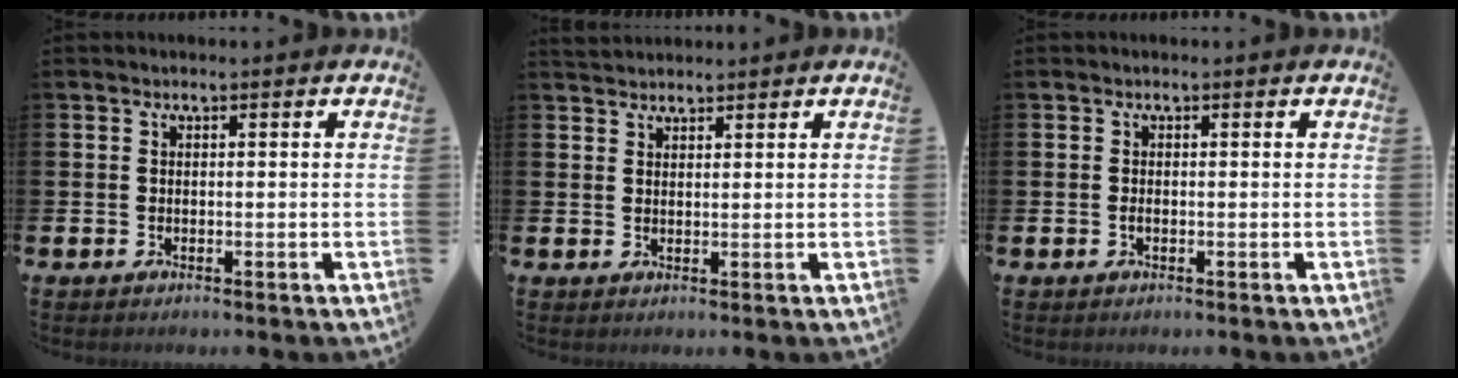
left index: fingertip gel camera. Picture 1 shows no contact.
{"total": 2.2, "force": [2.1, 0.6, 0.1], "torque": [0.004, -0.006, 0.038]}
{"total": 0.5, "force": [-0.1, 0.3, 0.4], "torque": [-0.014, 0.003, -0.002]}